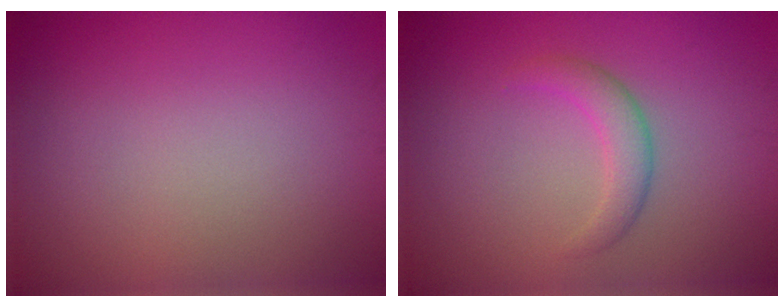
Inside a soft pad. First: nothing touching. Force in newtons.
{"total": 2.2, "press": 2.2, "slide": 0.2}